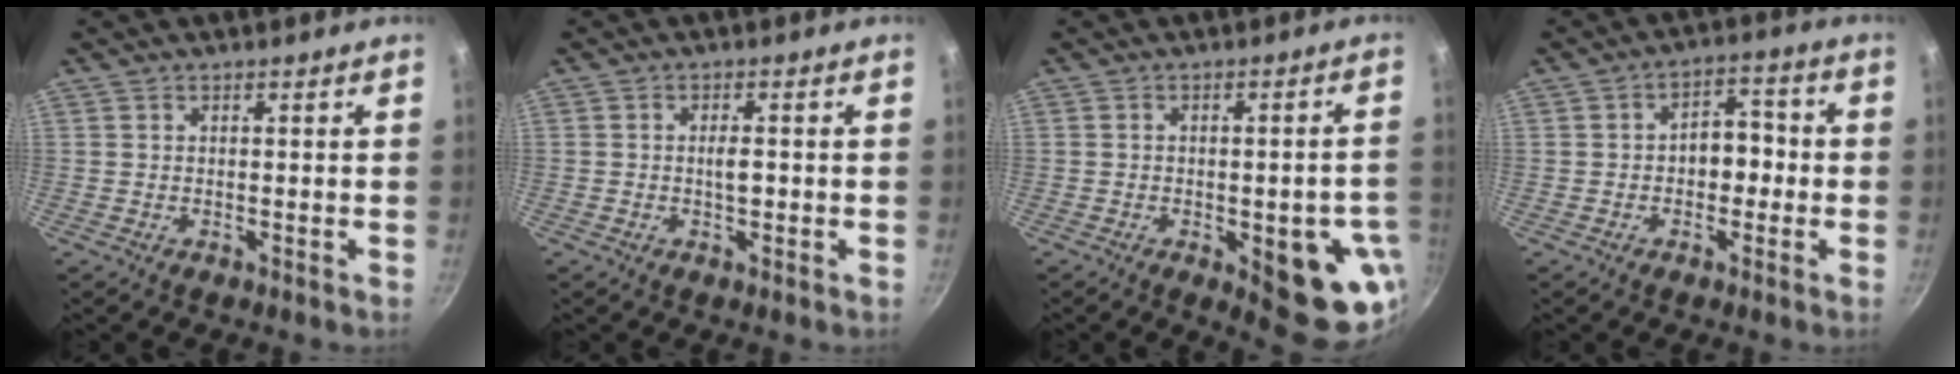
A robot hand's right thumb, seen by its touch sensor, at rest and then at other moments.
{"total": 2.5, "force": [-0.3, 1.2, 2.1], "torque": [-0.023, 0.007, -0.005]}
{"total": 15.2, "force": [-4.5, 6.0, 13.2], "torque": [-0.105, 0.008, -0.052]}
{"total": 6.7, "force": [-0.9, 4.7, 4.7], "torque": [-0.020, 0.027, -0.018]}